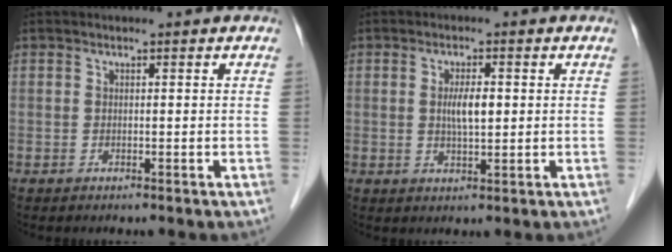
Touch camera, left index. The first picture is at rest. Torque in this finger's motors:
{"motor_torque": [1.02, 0.25, 0.43, 0.11]}